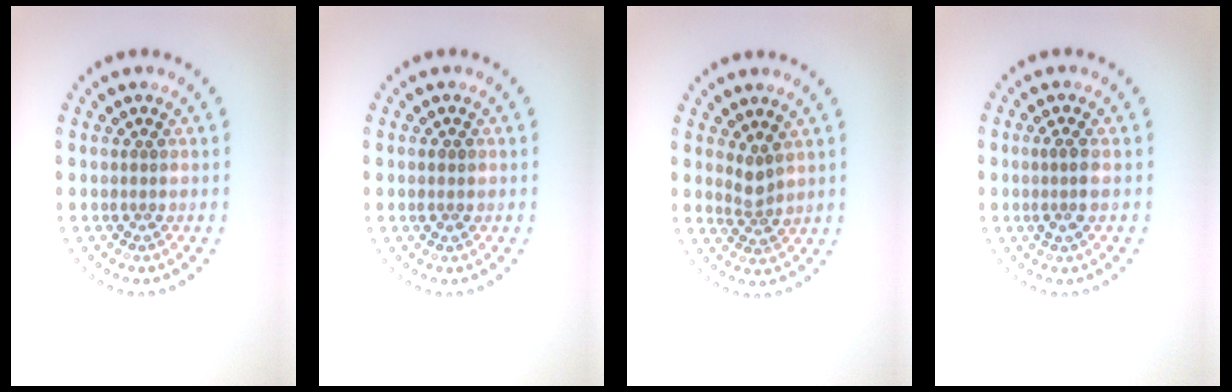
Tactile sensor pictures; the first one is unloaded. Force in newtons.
{"total": 0.7, "press": 0.7, "slide": 0.3}
{"total": 1.8, "press": 1.4, "slide": 1.2}
{"total": 1.6, "press": 1.4, "slide": 0.7}